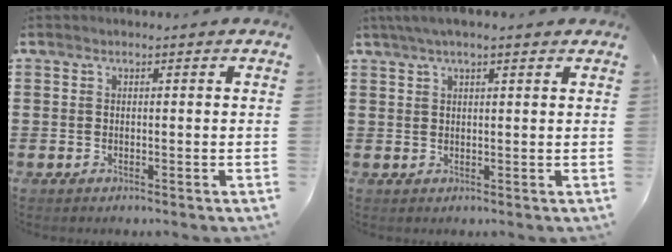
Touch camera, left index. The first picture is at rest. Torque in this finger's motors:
{"motor_torque": [1.59, -0.55, 0.53, 0.18]}